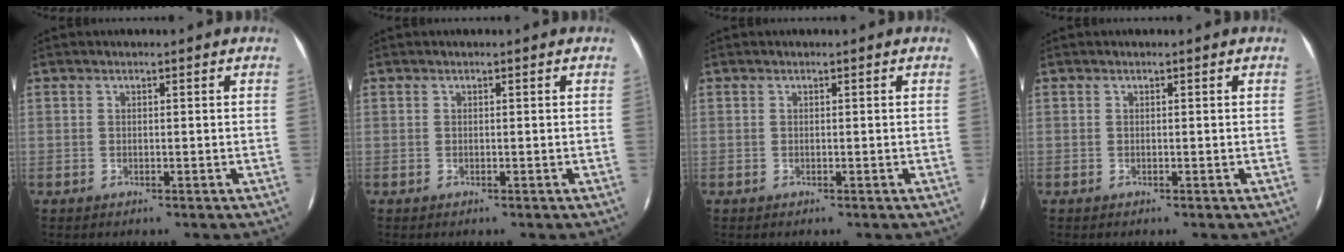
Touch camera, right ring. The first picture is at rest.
{"total": 0.0}
{"total": 0.0}
{"total": 0.0}